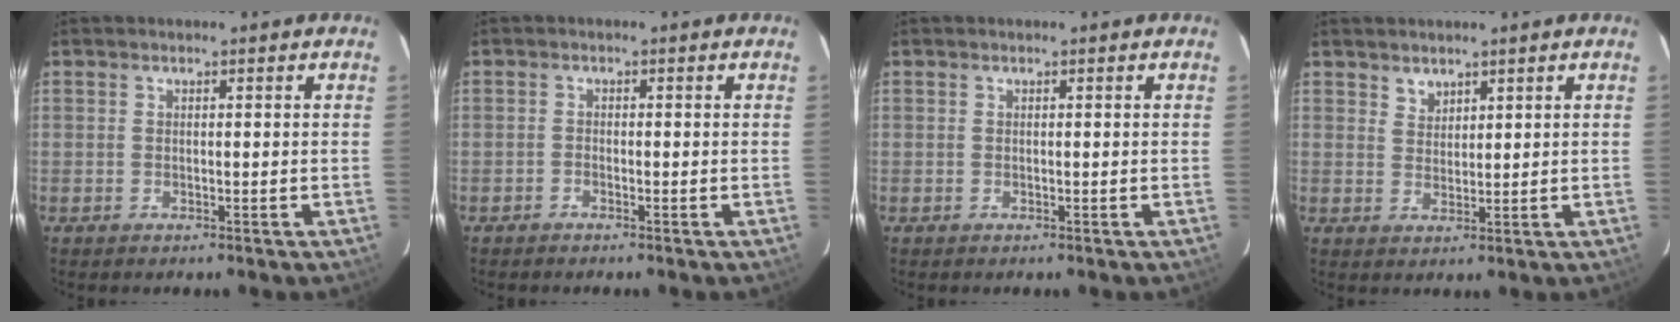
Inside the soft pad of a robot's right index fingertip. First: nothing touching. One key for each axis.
{"total": 0.8, "fx": -0.7, "fy": 0.2, "fz": 0.1, "tx": -0.006, "ty": 0.002, "tz": -0.017}
{"total": 0.0}
{"total": 2.4, "fx": 1.9, "fy": 1.4, "fz": 0.3, "tx": 0.002, "ty": 0.003, "tz": 0.035}